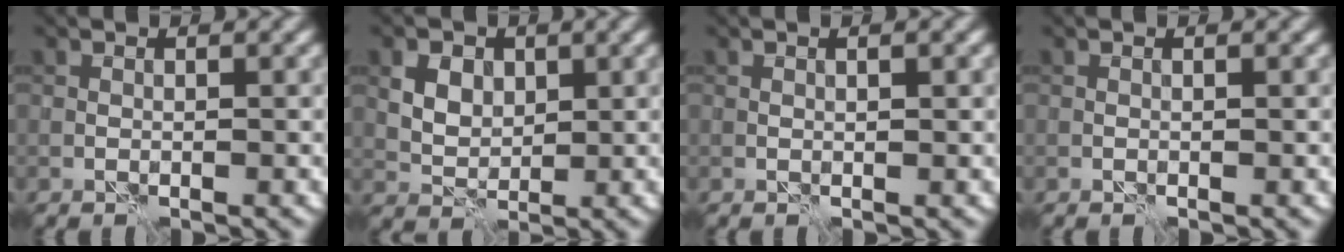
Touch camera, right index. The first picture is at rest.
{"total": 5.1, "force": [2.1, 3.8, 2.8], "torque": [-0.059, 0.016, 0.034]}
{"total": 0.8, "force": [0.3, 0.1, 0.7], "torque": [-0.011, 0.002, 0.004]}
{"total": 0.0}